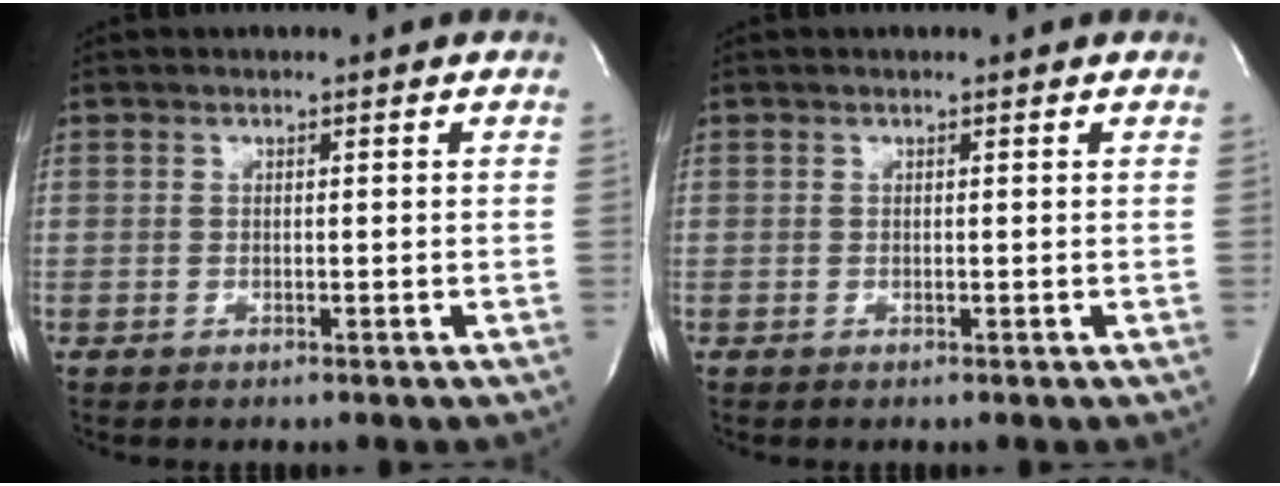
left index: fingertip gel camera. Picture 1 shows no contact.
{"total": 0.0}